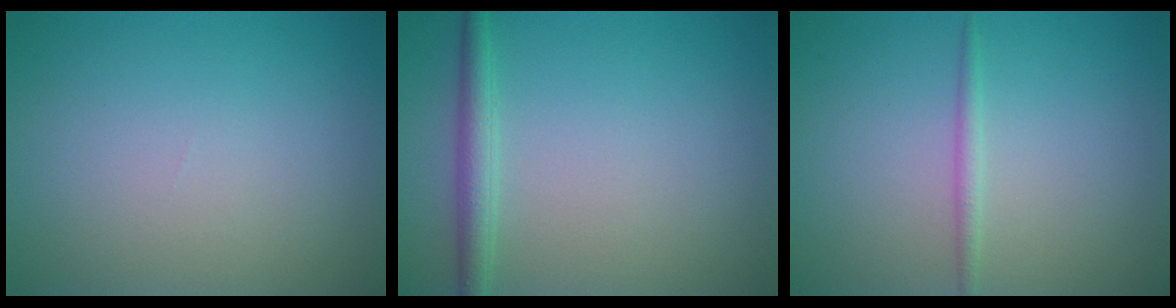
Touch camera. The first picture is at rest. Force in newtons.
{"total": 2.2, "press": 2.2, "slide": 0.0}
{"total": 1.1, "press": 1.1, "slide": 0.1}